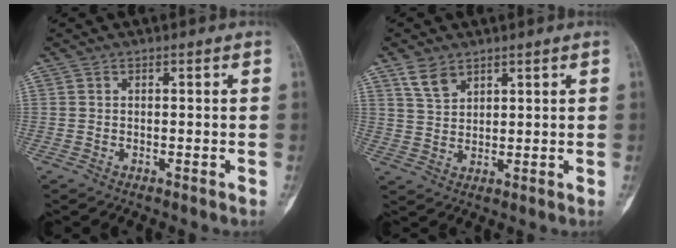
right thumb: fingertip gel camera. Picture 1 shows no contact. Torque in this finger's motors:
{"motor_torque": [-0.69, 0.33, 0.11, 0.30, 0.06]}